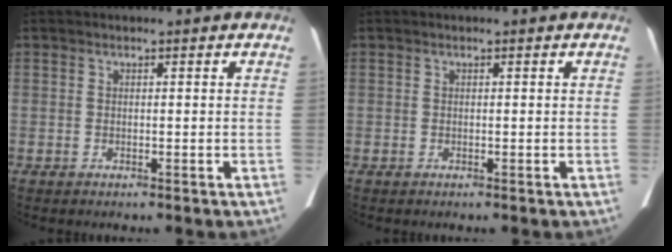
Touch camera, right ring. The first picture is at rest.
{"total": 0.0}